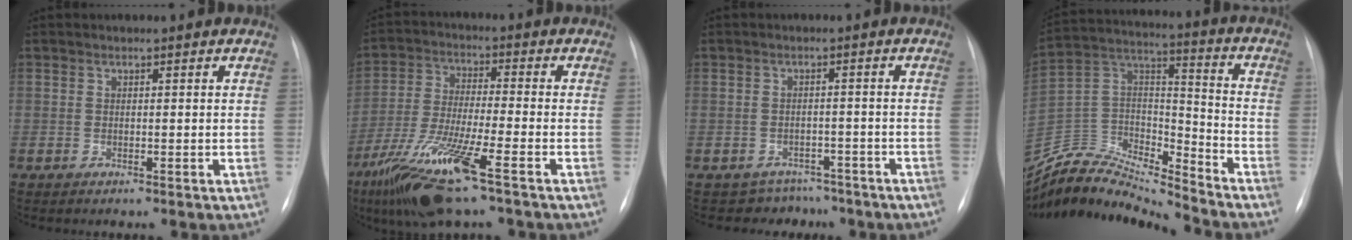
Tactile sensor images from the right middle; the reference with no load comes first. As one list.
[{"total": 13.5, "force": [-7.8, 0.9, 11.0], "torque": [-0.226, -0.034, -0.144]}, {"total": 6.0, "force": [-5.1, 3.2, -0.3], "torque": [0.009, 0.027, -0.058]}, {"total": 16.6, "force": [-16.5, 0.6, 1.5], "torque": [-0.019, 0.055, -0.298]}]